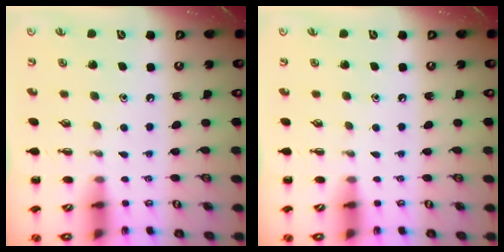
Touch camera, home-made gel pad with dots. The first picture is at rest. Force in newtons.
{"total": 0.0}